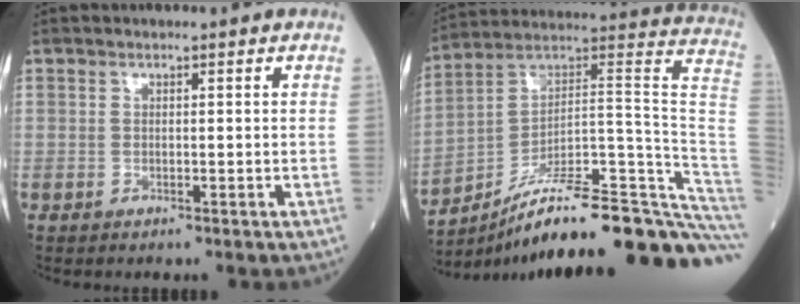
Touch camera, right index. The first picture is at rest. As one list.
[{"total": 29.2, "force": [-22.5, 1.3, 18.5], "torque": [-0.146, 0.034, -0.329]}]